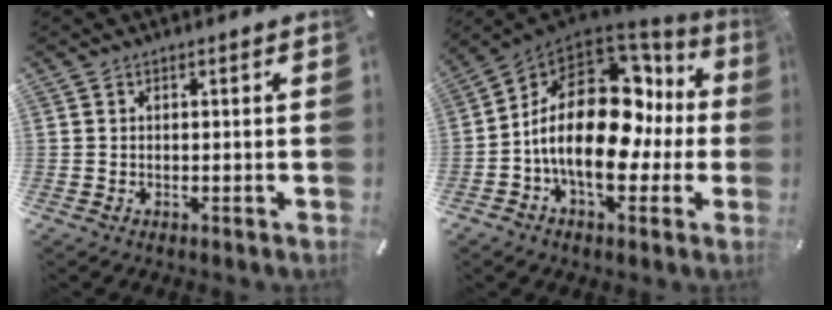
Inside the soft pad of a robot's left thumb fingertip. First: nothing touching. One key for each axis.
{"total": 23.1, "fx": -0.1, "fy": 13.9, "fz": 18.5, "tx": -0.320, "ty": -0.005, "tz": 0.004}